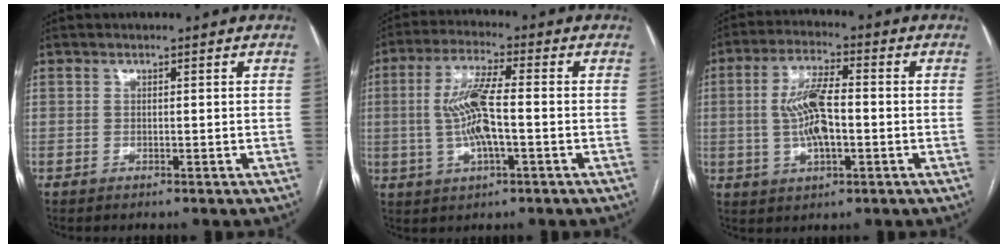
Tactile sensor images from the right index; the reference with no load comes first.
{"total": 9.1, "force": [-0.6, 1.7, 8.9], "torque": [-0.182, 0.005, -0.014]}
{"total": 8.9, "force": [-0.5, 2.8, 8.4], "torque": [-0.170, 0.007, -0.009]}